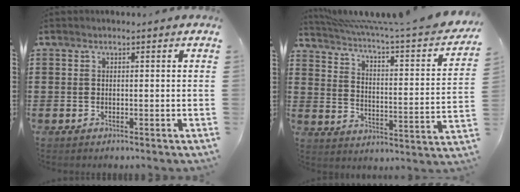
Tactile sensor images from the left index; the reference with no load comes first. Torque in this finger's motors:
{"motor_torque": [1.11, -0.72, 0.29, 0.15]}